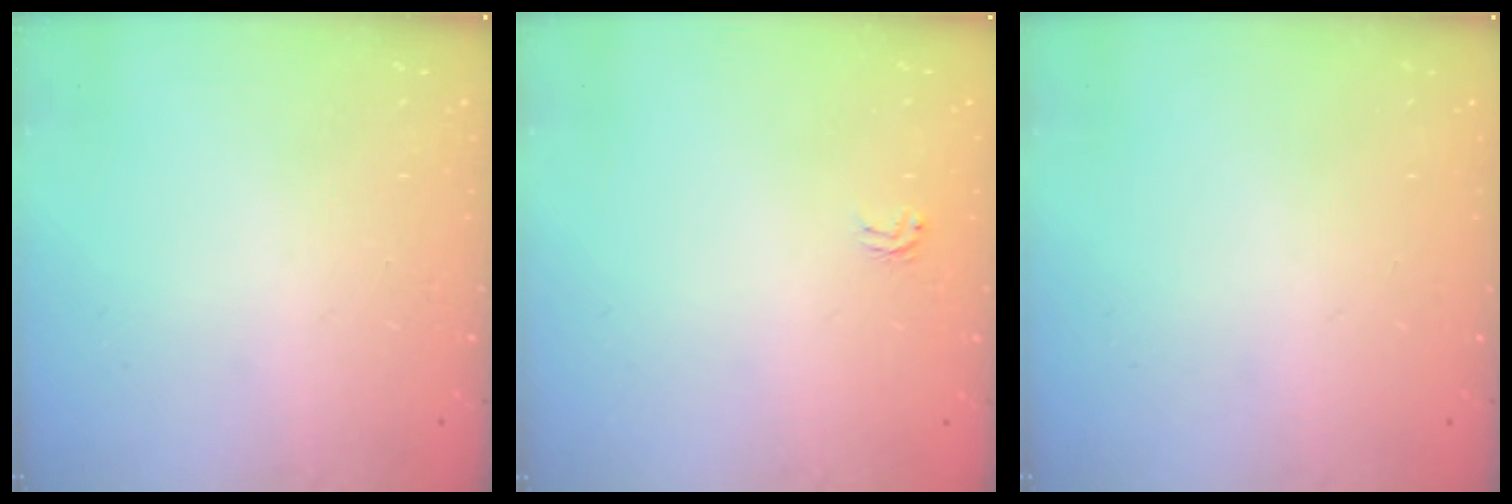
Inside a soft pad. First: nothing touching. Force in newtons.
{"total": 1.9, "press": 1.9, "slide": 0.1}
{"total": 0.0}